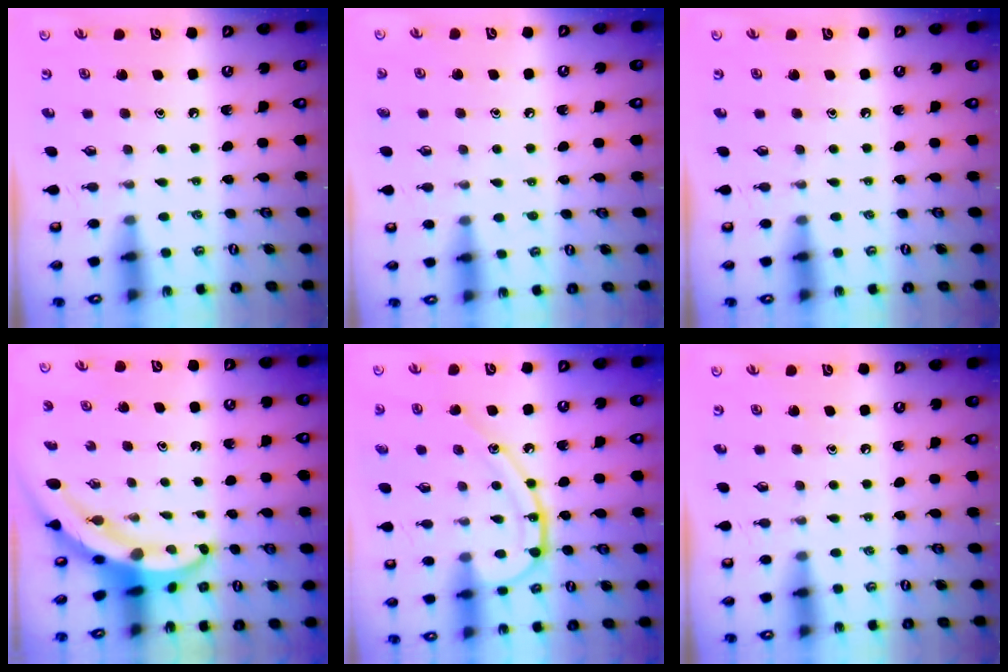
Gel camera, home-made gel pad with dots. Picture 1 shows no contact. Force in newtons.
{"total": 5.5, "press": 5.5, "slide": 0.6}
{"total": 0.0}
{"total": 4.6, "press": 4.6, "slide": 0.6}
{"total": 12.6, "press": 12.6, "slide": 0.5}
{"total": 0.0}